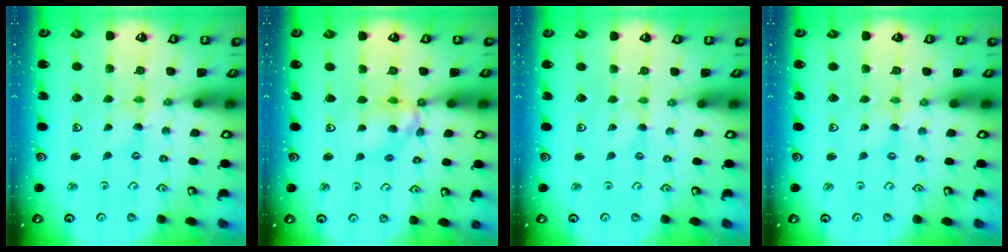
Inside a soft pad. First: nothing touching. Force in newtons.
{"total": 11.6, "press": 11.5, "slide": 1.5}
{"total": 0.0}
{"total": 0.0}